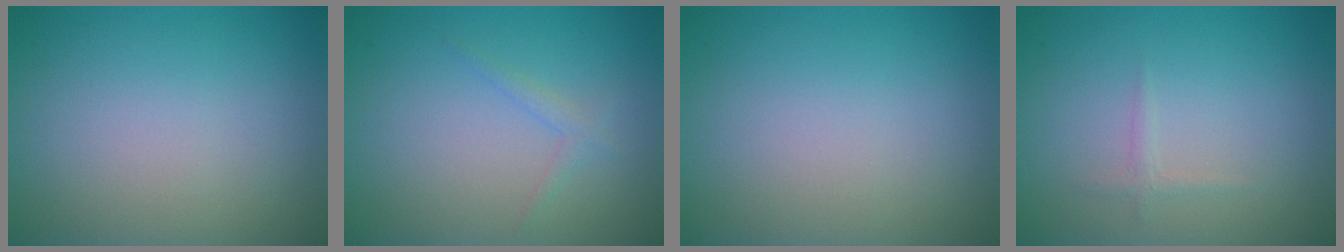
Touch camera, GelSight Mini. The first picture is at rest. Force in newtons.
{"total": 1.0, "press": 1.0, "slide": 0.1}
{"total": 0.0}
{"total": 0.7, "press": 0.7, "slide": 0.1}